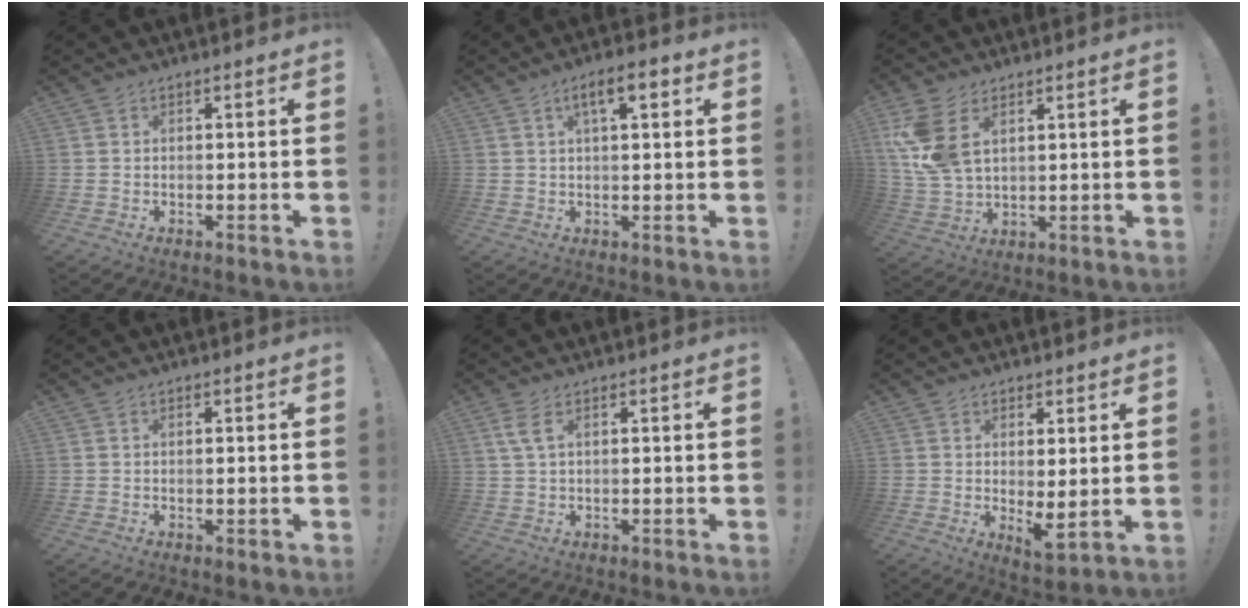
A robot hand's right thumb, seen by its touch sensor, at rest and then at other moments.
{"total": 6.5, "force": [2.6, 1.8, 5.7], "torque": [-0.084, -0.003, 0.036]}
{"total": 10.8, "force": [4.7, 6.2, 7.4], "torque": [-0.150, -0.016, 0.093]}
{"total": 0.6, "force": [0.3, 0.1, 0.5], "torque": [-0.007, -0.001, 0.005]}
{"total": 3.2, "force": [1.3, 1.0, 2.8], "torque": [-0.050, -0.003, 0.022]}
{"total": 4.2, "force": [0.9, 1.0, 4.0], "torque": [-0.043, -0.030, 0.021]}